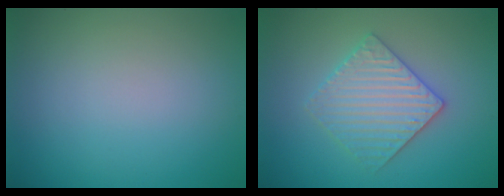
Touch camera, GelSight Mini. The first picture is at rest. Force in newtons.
{"total": 3.5, "press": 3.4, "slide": 0.7}